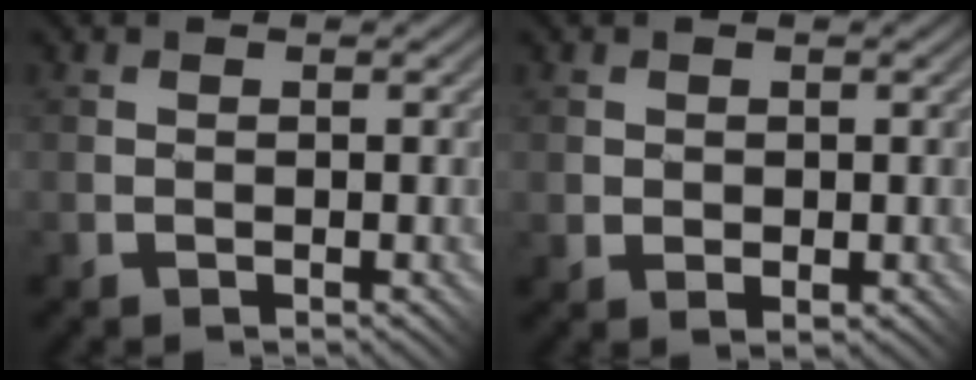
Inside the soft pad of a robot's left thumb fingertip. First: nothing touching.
{"total": 1.3, "force": [0.3, 1.0, 0.8], "torque": [-0.017, -0.007, 0.009]}